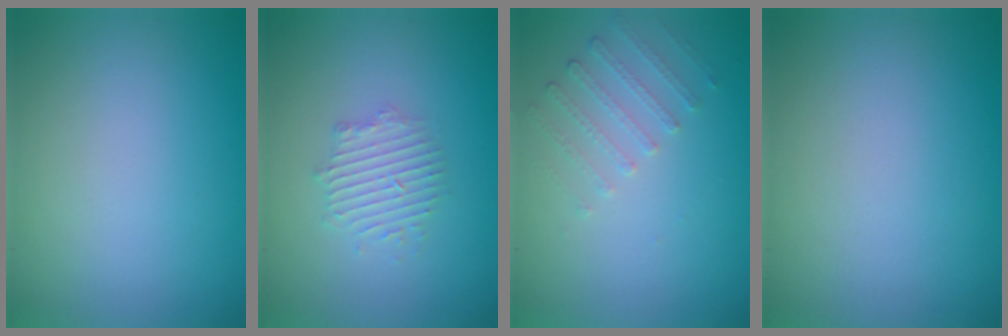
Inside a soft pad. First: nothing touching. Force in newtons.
{"total": 2.4, "press": 2.4, "slide": 0.3}
{"total": 1.5, "press": 1.0, "slide": 1.1}
{"total": 0.0}